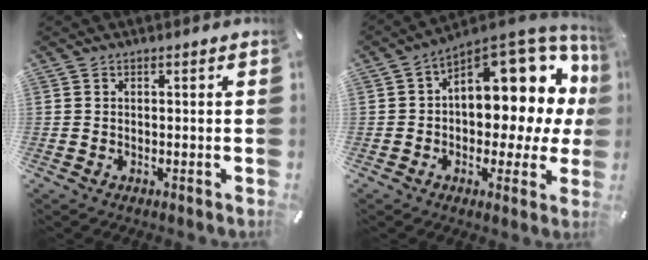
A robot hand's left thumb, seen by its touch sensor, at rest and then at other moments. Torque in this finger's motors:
{"motor_torque": [0.71, 0.71, 0.51, 0.07, 0.44]}